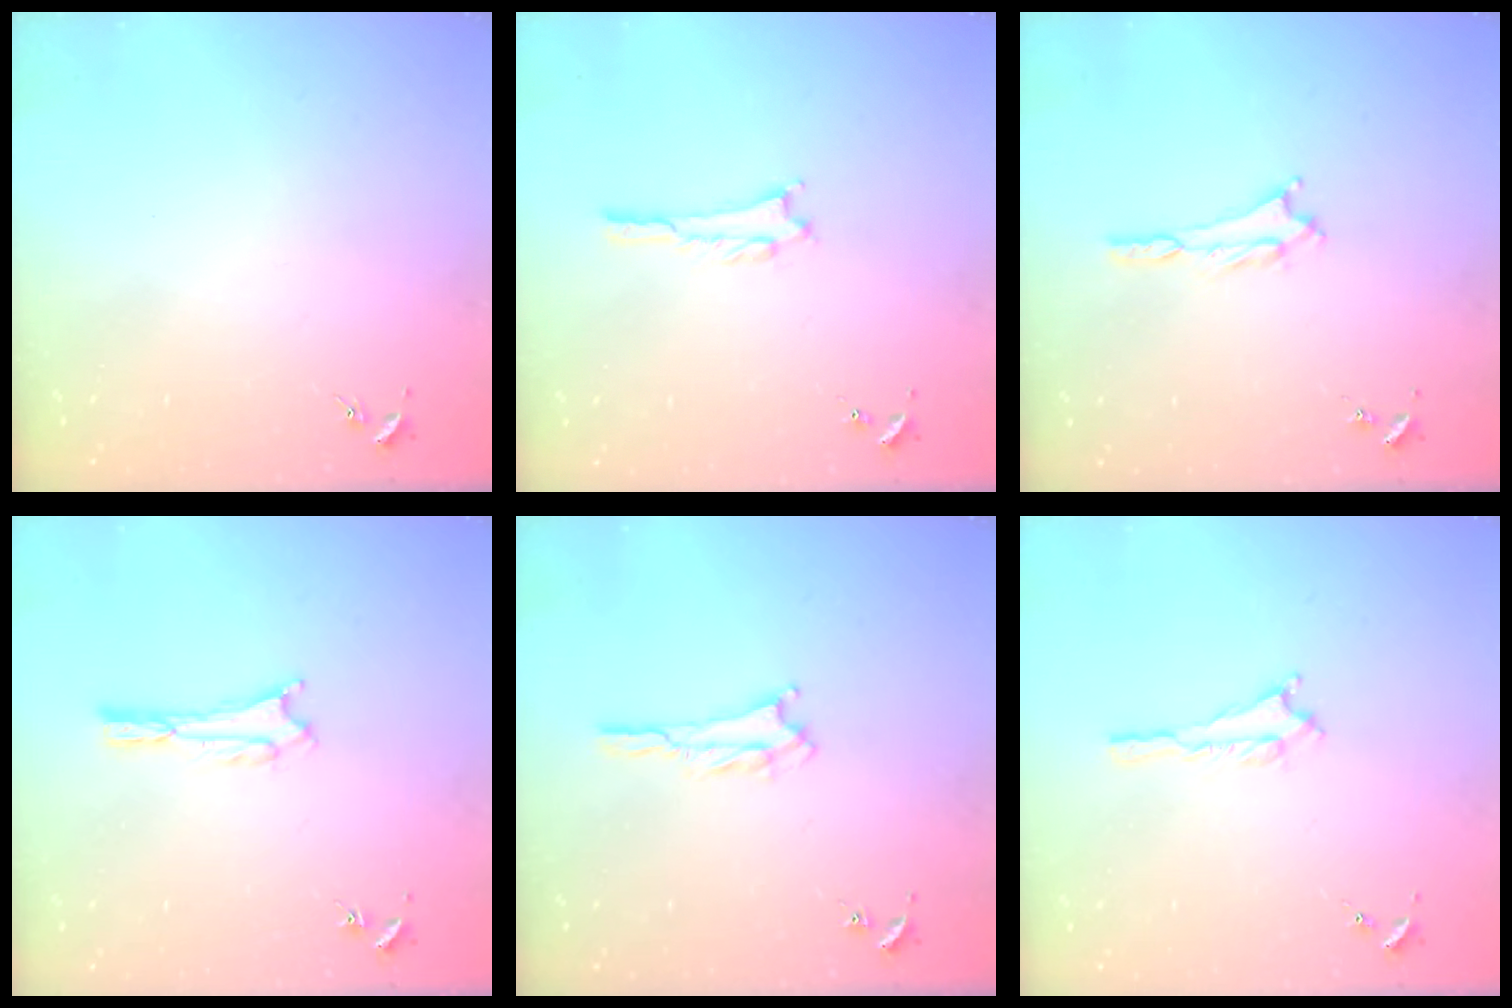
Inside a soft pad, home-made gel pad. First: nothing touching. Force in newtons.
{"total": 0.6, "press": 0.6, "slide": 0.1}
{"total": 1.3, "press": 1.3, "slide": 0.2}
{"total": 1.6, "press": 1.6, "slide": 0.2}
{"total": 2.3, "press": 2.2, "slide": 0.4}
{"total": 1.4, "press": 1.4, "slide": 0.2}